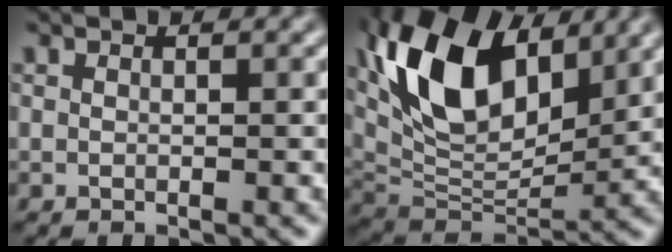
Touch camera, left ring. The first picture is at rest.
{"total": 11.8, "force": [4.6, 6.7, 8.6], "torque": [-0.170, 0.021, 0.086]}